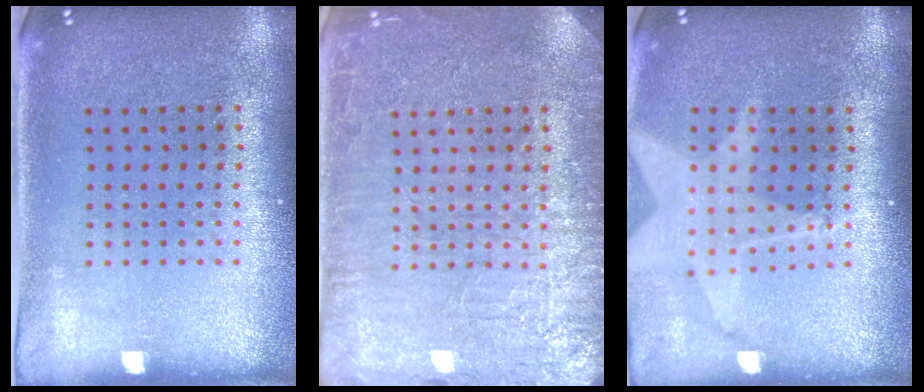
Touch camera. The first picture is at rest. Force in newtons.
{"total": 5.3, "press": 5.2, "slide": 0.8}
{"total": 2.0, "press": 1.6, "slide": 1.2}